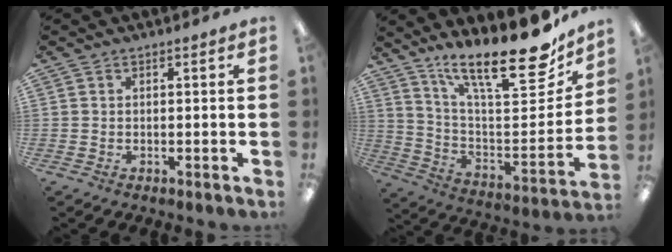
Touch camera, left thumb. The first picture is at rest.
{"total": 23.2, "force": [17.8, 6.2, 13.6], "torque": [-0.193, -0.135, 0.292]}